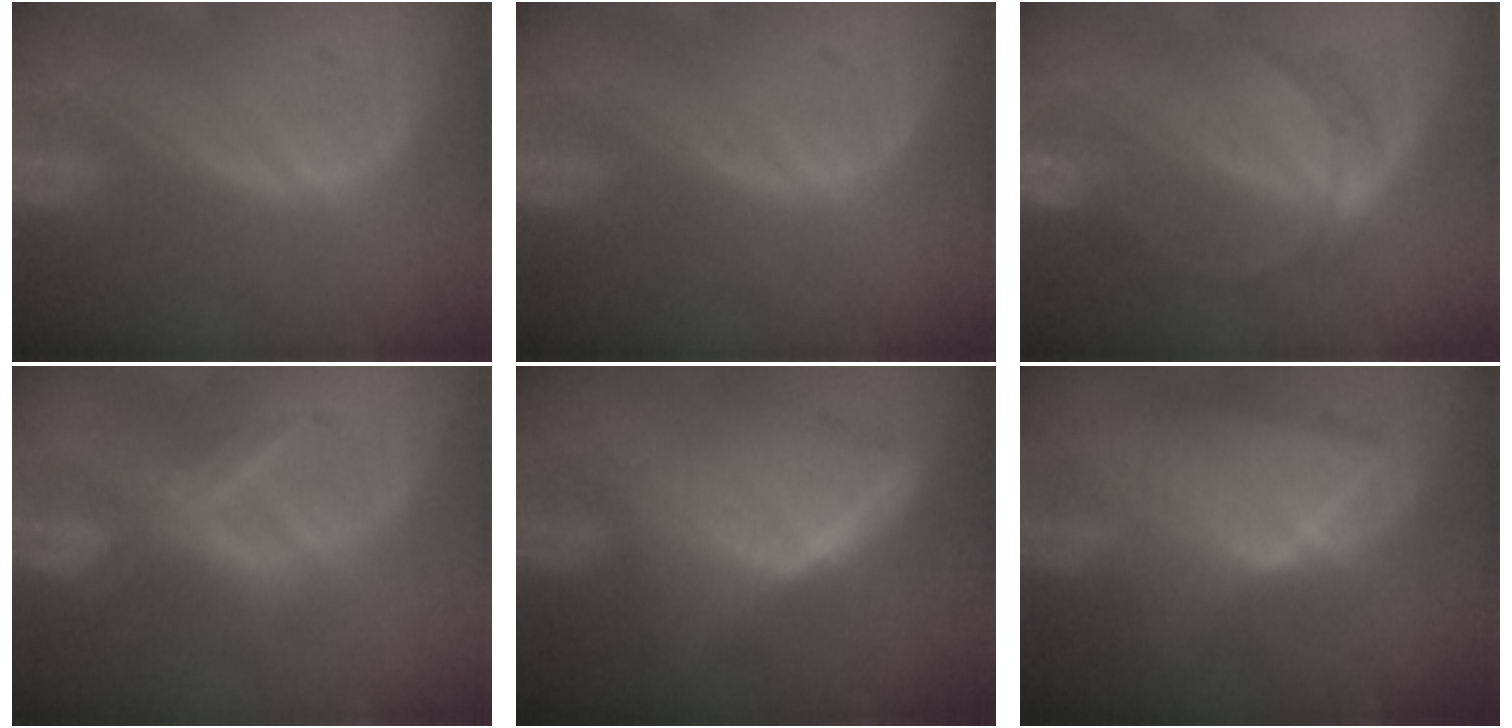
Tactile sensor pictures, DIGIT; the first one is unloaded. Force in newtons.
{"total": 0.0}
{"total": 4.8, "press": 4.6, "slide": 1.1}
{"total": 5.9, "press": 5.9, "slide": 0.8}
{"total": 6.8, "press": 6.1, "slide": 3.1}
{"total": 9.0, "press": 7.9, "slide": 4.3}